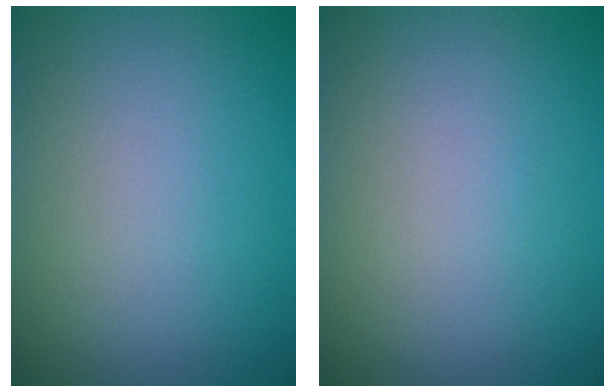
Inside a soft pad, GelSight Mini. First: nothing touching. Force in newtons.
{"total": 0.0}